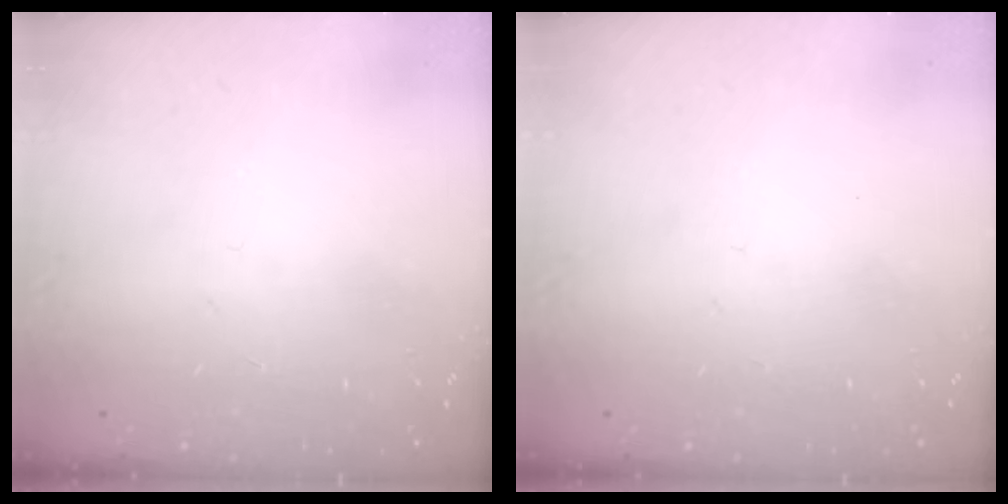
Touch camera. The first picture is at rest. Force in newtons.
{"total": 0.0}